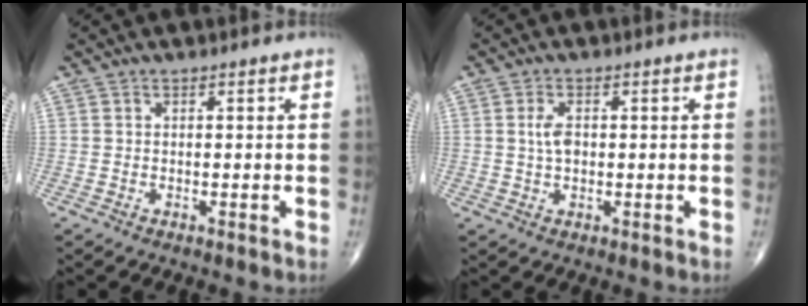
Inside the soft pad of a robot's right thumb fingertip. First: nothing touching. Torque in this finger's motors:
{"motor_torque": [-0.08, 0.24, 0.45, 0.07, -0.01]}